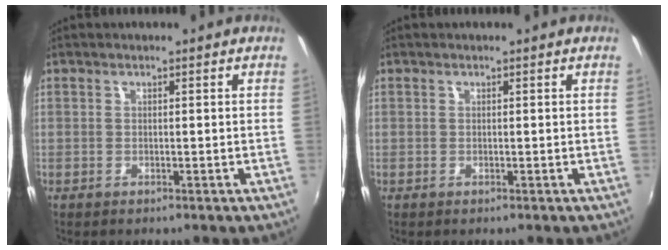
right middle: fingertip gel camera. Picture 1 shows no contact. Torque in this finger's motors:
{"motor_torque": [0.00, 0.00, 0.00, 0.00]}